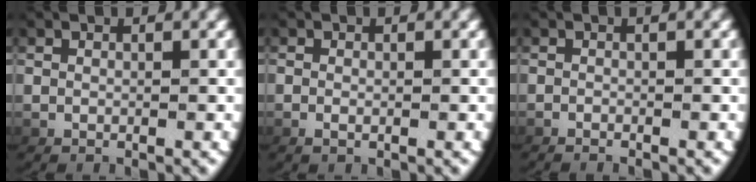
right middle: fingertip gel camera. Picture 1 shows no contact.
{"total": 0.9, "force": [-0.4, 0.6, 0.6], "torque": [-0.020, -0.003, -0.004]}
{"total": 1.1, "force": [-1.0, 0.0, 0.3], "torque": [-0.011, 0.001, -0.018]}